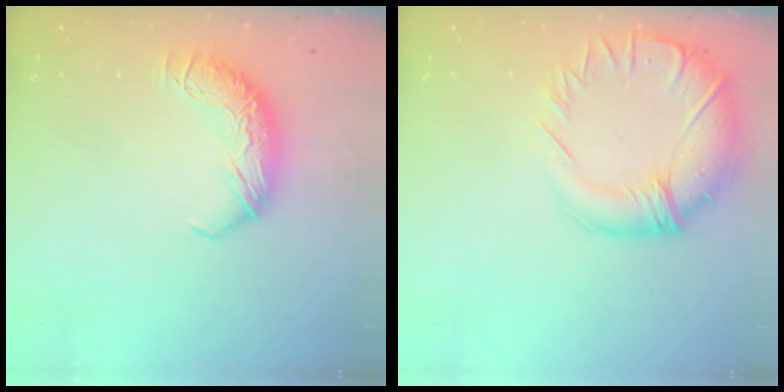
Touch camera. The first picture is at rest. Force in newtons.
{"total": 5.7, "press": 4.2, "slide": 3.9}